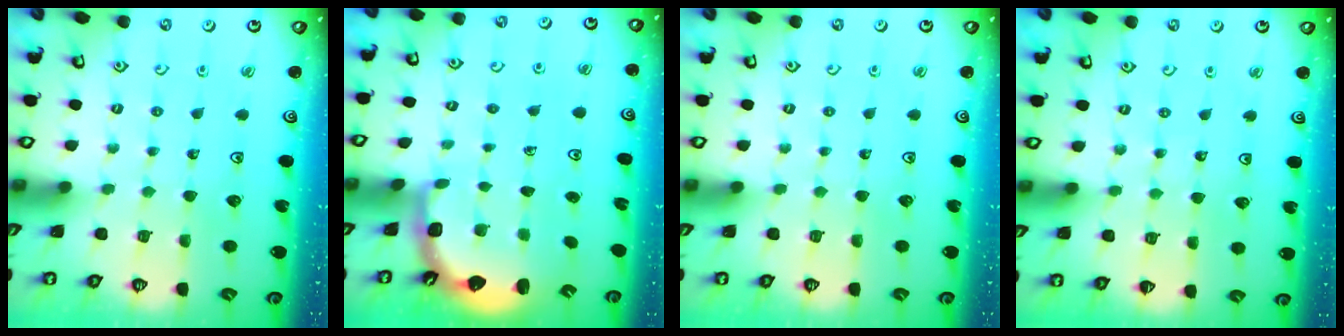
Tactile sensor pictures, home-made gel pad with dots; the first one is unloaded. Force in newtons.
{"total": 2.5, "press": 2.1, "slide": 1.3}
{"total": 0.0}
{"total": 2.1, "press": 2.1, "slide": 0.2}